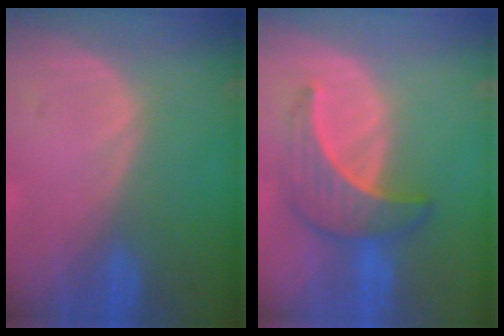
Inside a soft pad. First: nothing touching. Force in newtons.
{"total": 6.5, "press": 6.4, "slide": 1.2}